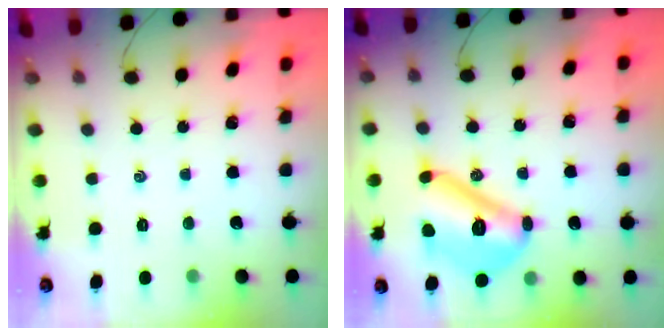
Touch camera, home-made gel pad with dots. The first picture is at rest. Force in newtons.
{"total": 17.3, "press": 17.2, "slide": 1.1}